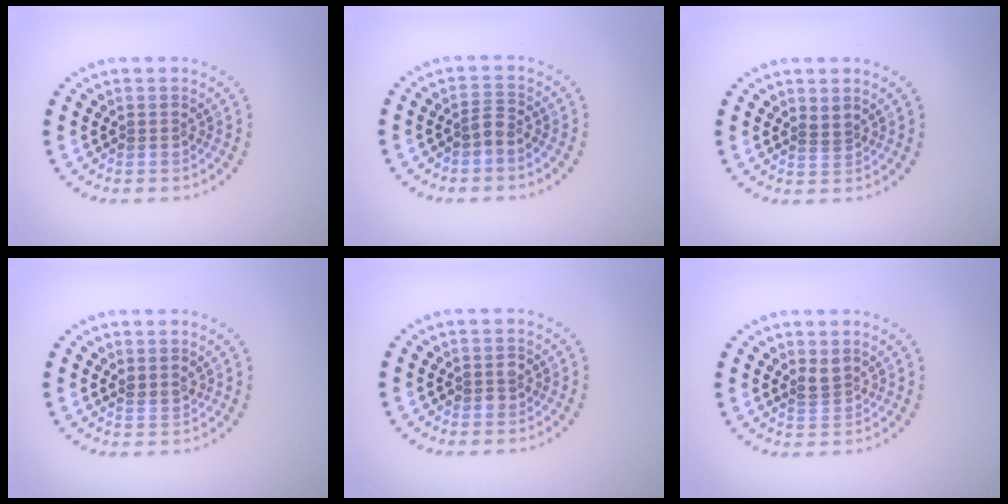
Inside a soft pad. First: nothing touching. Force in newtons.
{"total": 1.5, "press": 1.1, "slide": 1.0}
{"total": 0.8, "press": 0.4, "slide": 0.7}
{"total": 0.9, "press": 0.6, "slide": 0.6}
{"total": 1.2, "press": 1.1, "slide": 0.5}
{"total": 1.4, "press": 1.1, "slide": 0.9}